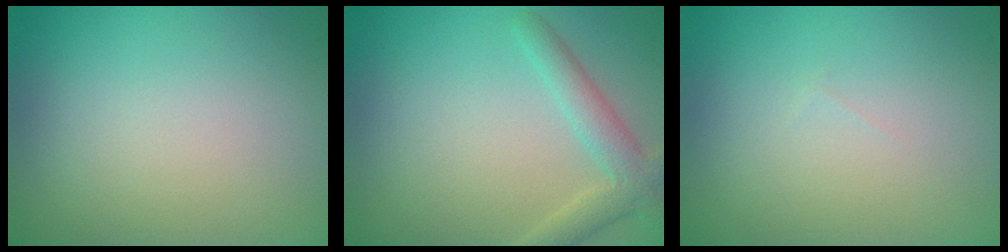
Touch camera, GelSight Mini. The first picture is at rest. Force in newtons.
{"total": 3.2, "press": 3.2, "slide": 0.2}
{"total": 0.0}